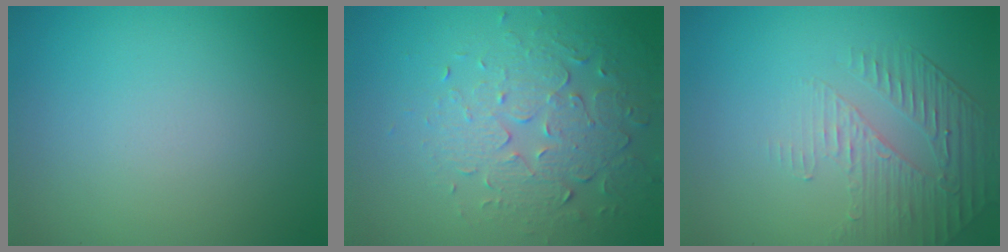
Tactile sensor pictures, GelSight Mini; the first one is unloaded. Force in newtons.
{"total": 5.3, "press": 3.7, "slide": 3.9}
{"total": 1.9, "press": 1.3, "slide": 1.3}